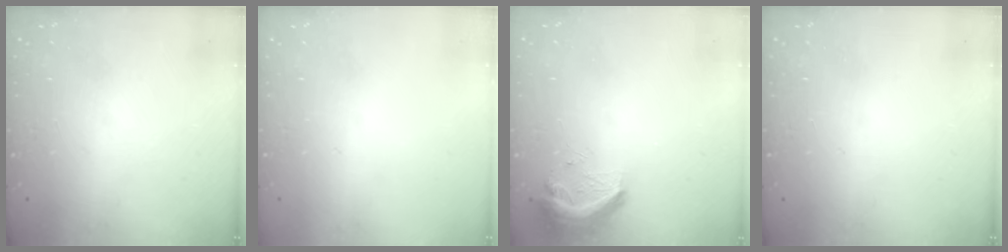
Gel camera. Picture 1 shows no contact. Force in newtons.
{"total": 0.0}
{"total": 9.2, "press": 9.1, "slide": 1.1}
{"total": 0.0}